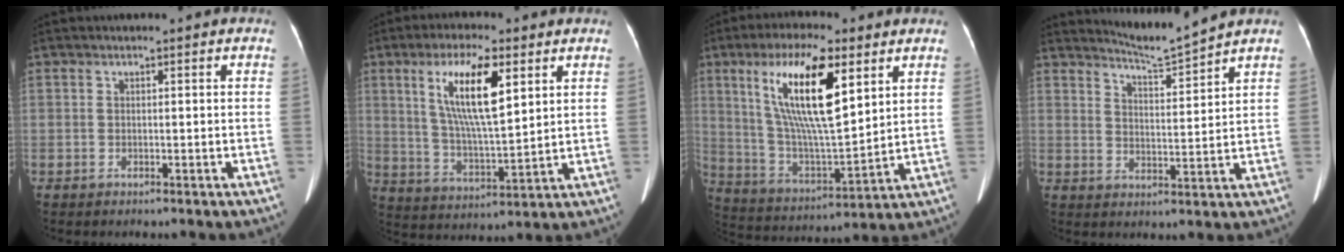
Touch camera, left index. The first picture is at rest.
{"total": 11.8, "force": [4.7, 2.4, 10.5], "torque": [-0.210, 0.004, 0.089]}
{"total": 16.8, "force": [7.0, 3.7, 14.8], "torque": [-0.293, 0.004, 0.129]}
{"total": 5.6, "force": [5.4, -1.7, 0.3], "torque": [-0.019, -0.024, 0.098]}